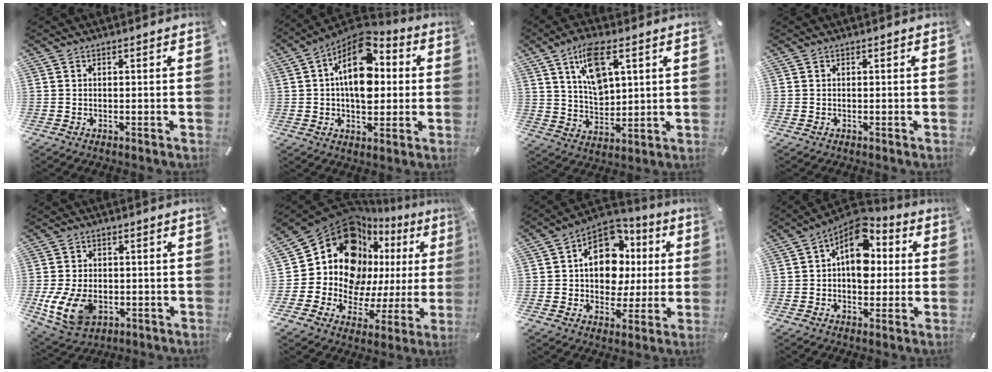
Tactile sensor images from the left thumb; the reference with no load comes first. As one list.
[{"total": 16.6, "force": [3.2, 10.8, 12.1], "torque": [-0.192, -0.027, 0.056]}, {"total": 10.6, "force": [5.5, 5.4, 7.2], "torque": [-0.130, -0.009, 0.100]}, {"total": 0.0}, {"total": 11.1, "force": [-2.8, 8.0, 7.2], "torque": [-0.159, 0.003, -0.047]}, {"total": 18.3, "force": [6.6, 13.8, 10.0], "torque": [-0.172, -0.080, 0.117]}, {"total": 14.5, "force": [2.7, 11.5, 8.4], "torque": [-0.137, -0.012, 0.056]}, {"total": 12.4, "force": [2.7, 8.9, 8.3], "torque": [-0.112, -0.029, 0.046]}]